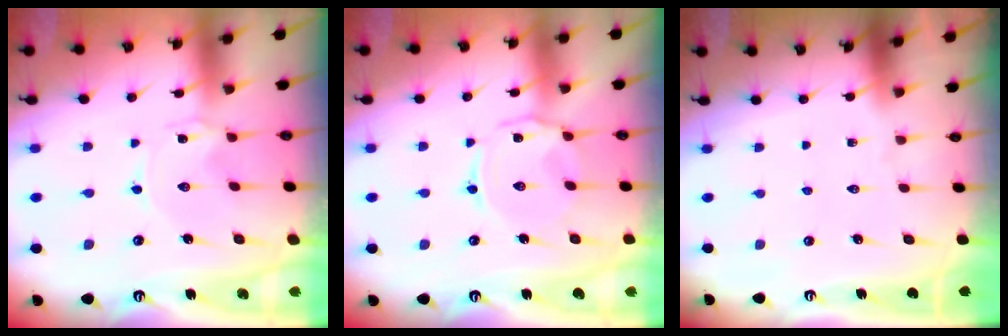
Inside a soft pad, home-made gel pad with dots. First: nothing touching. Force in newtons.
{"total": 3.6, "press": 3.6, "slide": 0.4}
{"total": 0.0}